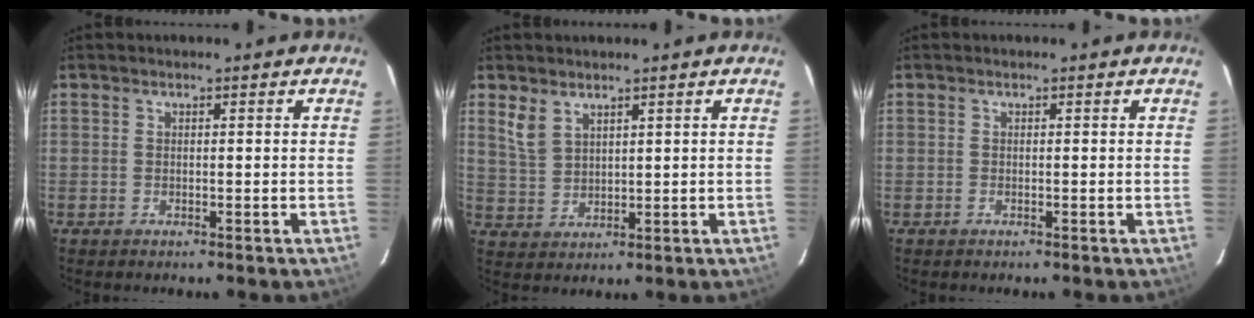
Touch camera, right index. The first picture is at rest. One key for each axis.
{"total": 4.3, "fx": 3.0, "fy": 2.2, "fz": 2.2, "tx": -0.048, "ty": 0.002, "tz": 0.067}
{"total": 0.0}